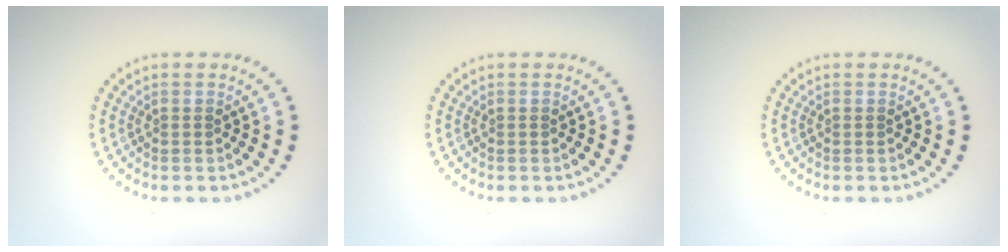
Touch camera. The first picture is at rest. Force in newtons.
{"total": 0.0}
{"total": 0.0}